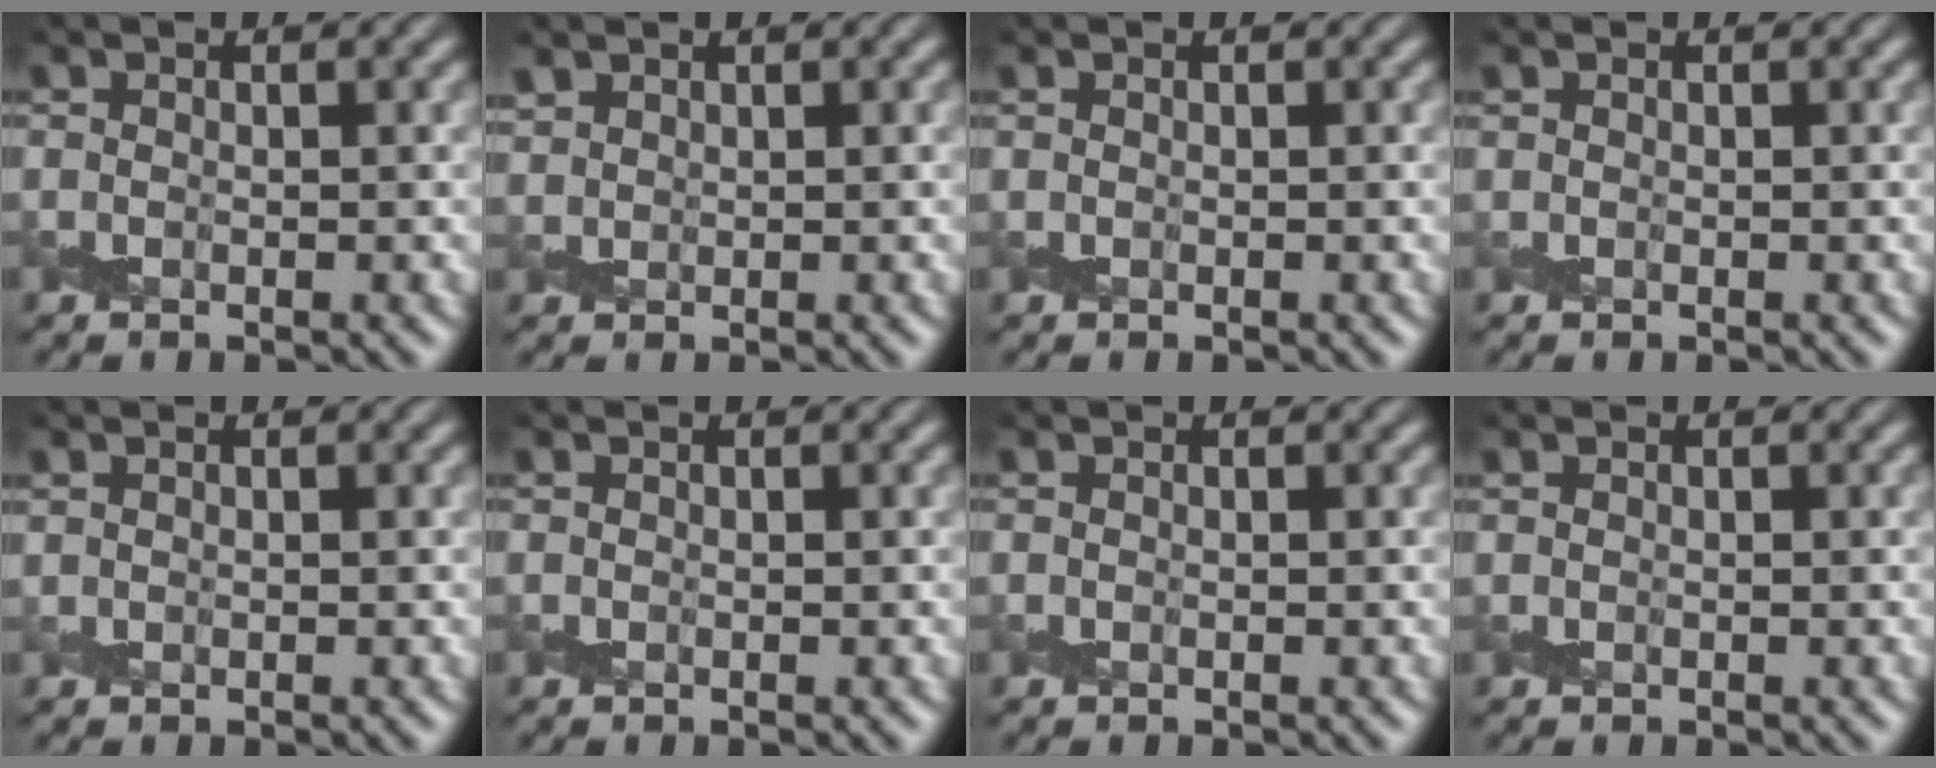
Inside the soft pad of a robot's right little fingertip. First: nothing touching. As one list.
[{"total": 1.1, "force": [1.1, 0.3, -0.1], "torque": [-0.003, 0.001, 0.024]}, {"total": 0.0}, {"total": 0.0}, {"total": 0.0}, {"total": 0.0}, {"total": 0.0}, {"total": 0.0}]